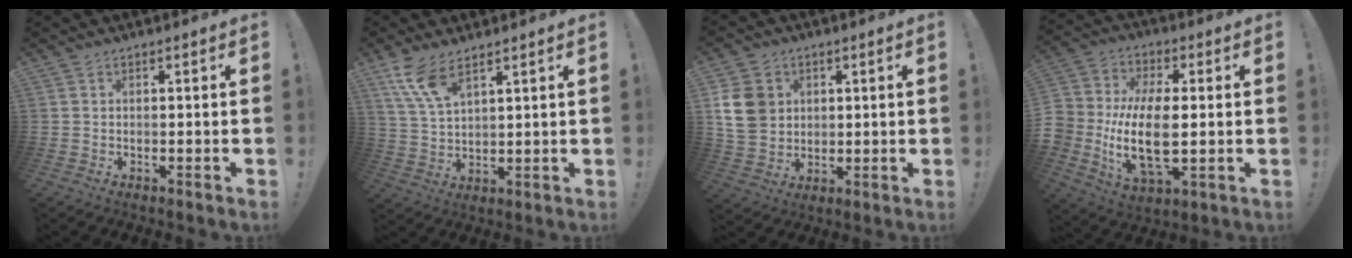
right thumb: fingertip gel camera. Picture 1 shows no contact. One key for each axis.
{"total": 9.1, "fx": 6.4, "fy": 2.9, "fz": 5.7, "tx": -0.116, "ty": -0.027, "tz": 0.123}
{"total": 11.4, "fx": 3.1, "fy": 9.6, "fz": 5.2, "tx": -0.095, "ty": -0.011, "tz": 0.064}
{"total": 15.9, "fx": -1.4, "fy": 9.2, "fz": 12.9, "tx": -0.256, "ty": -0.004, "tz": -0.026}